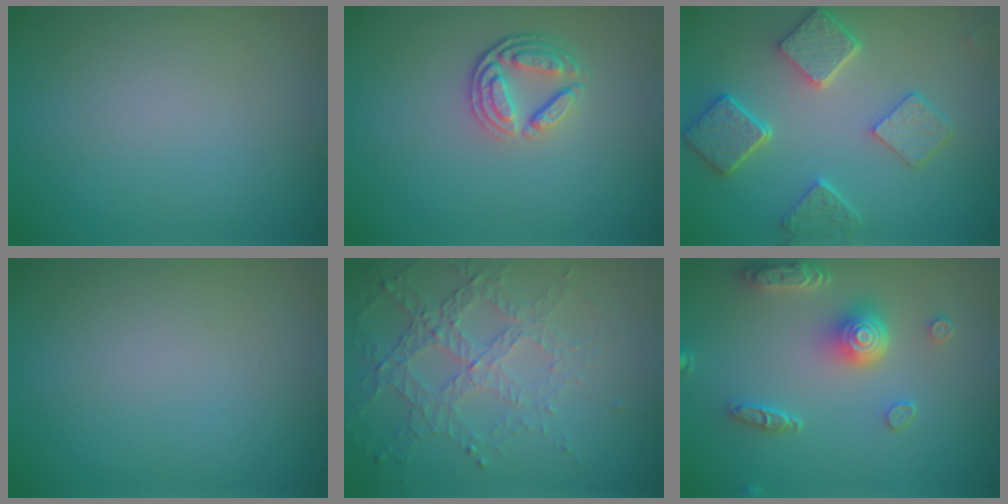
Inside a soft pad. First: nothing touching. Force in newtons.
{"total": 3.7, "press": 2.7, "slide": 2.4}
{"total": 5.5, "press": 4.4, "slide": 3.2}
{"total": 0.0}
{"total": 4.6, "press": 3.3, "slide": 3.2}
{"total": 5.0, "press": 3.8, "slide": 3.2}